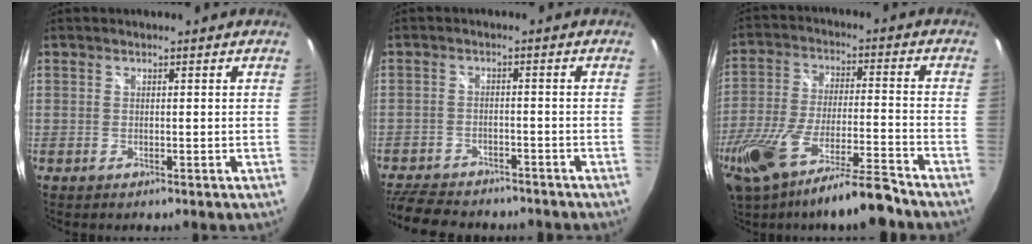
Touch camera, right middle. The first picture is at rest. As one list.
[{"total": 12.5, "force": [-10.7, 4.3, 4.7], "torque": [-0.124, -0.010, -0.170]}, {"total": 20.4, "force": [-15.6, 2.4, 13.0], "torque": [-0.259, -0.056, -0.259]}]